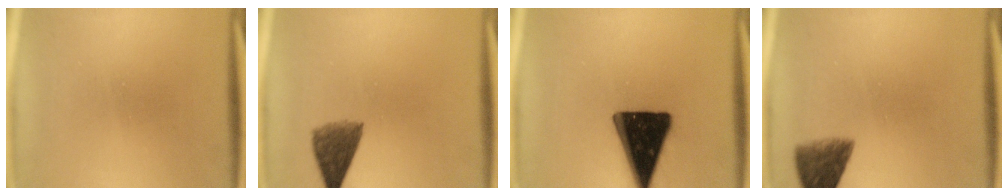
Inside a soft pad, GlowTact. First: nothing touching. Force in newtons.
{"total": 5.5}
{"total": 19.6}
{"total": 5.8}